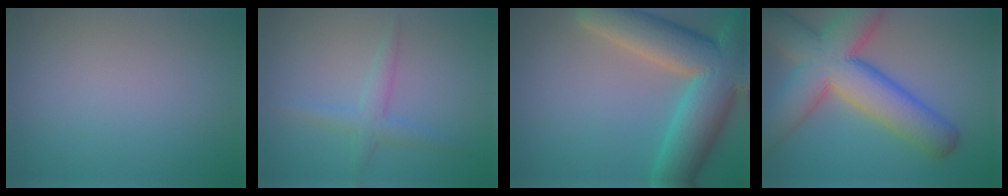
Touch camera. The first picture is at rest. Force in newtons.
{"total": 2.2, "press": 2.2, "slide": 0.1}
{"total": 12.3, "press": 12.2, "slide": 1.1}
{"total": 12.1, "press": 12.0, "slide": 0.5}